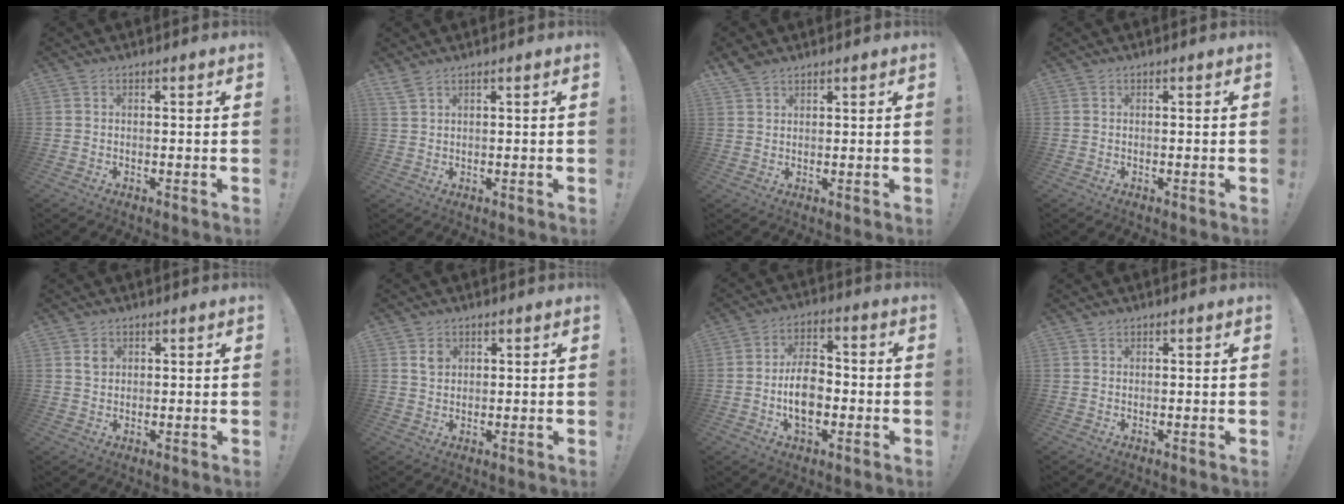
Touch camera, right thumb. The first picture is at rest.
{"total": 2.6, "force": [2.0, 0.7, 1.6], "torque": [-0.035, -0.005, 0.038]}
{"total": 3.8, "force": [3.1, 1.6, 1.3], "torque": [-0.021, -0.016, 0.060]}
{"total": 0.0}
{"total": 2.3, "force": [1.2, 1.9, 0.7], "torque": [0.007, -0.008, 0.018]}
{"total": 3.0, "force": [1.7, 2.3, 0.9], "torque": [0.000, -0.009, 0.028]}
{"total": 10.8, "force": [-2.3, 7.0, 7.9], "torque": [-0.133, 0.010, -0.040]}
{"total": 0.8, "force": [0.6, 0.5, 0.2], "torque": [0.000, -0.002, 0.011]}